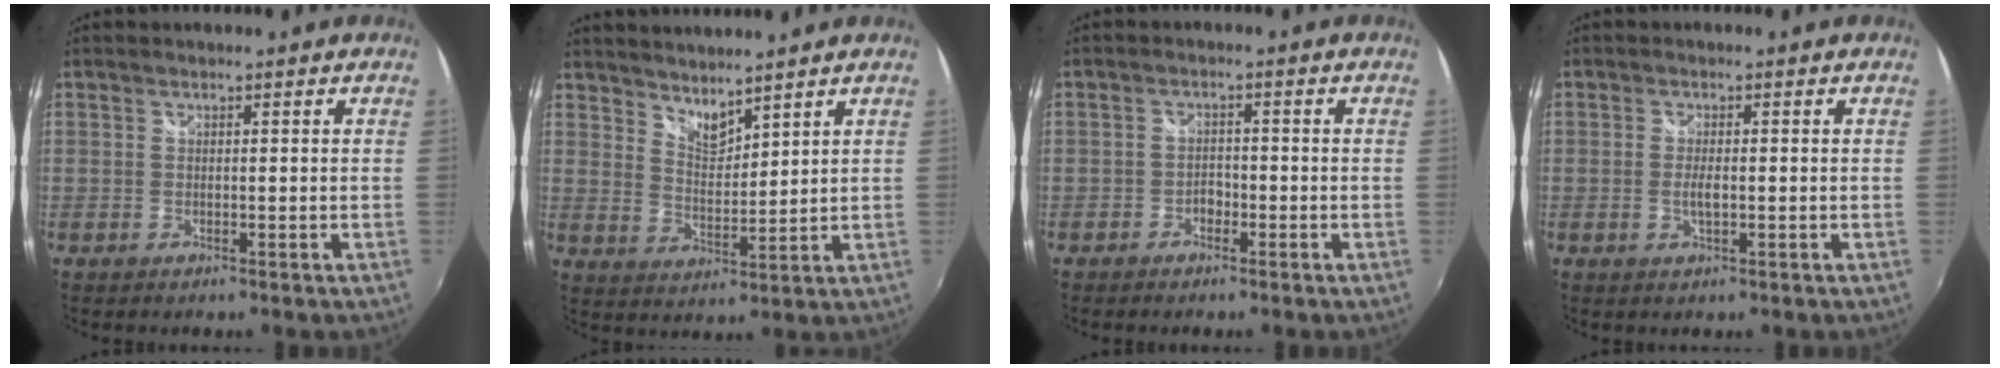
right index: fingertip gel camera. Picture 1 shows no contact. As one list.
[{"total": 5.3, "force": [4.8, 1.3, 1.8], "torque": [-0.024, -0.005, 0.086]}, {"total": 1.9, "force": [-1.2, 1.2, 0.7], "torque": [-0.016, 0.003, -0.022]}, {"total": 2.1, "force": [-0.4, 0.6, 2.0], "torque": [-0.039, -0.003, -0.006]}]